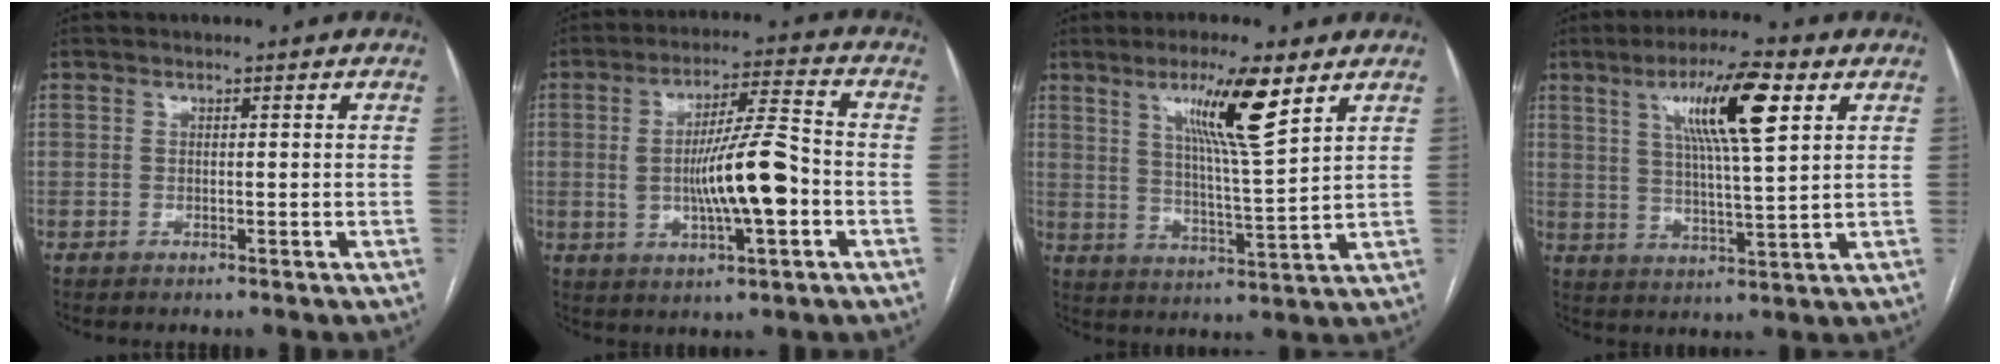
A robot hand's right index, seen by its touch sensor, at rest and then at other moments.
{"total": 11.5, "force": [-1.6, 1.7, 11.2], "torque": [-0.198, 0.009, -0.026]}
{"total": 10.8, "force": [5.9, 0.0, 9.1], "torque": [-0.160, -0.007, 0.102]}
{"total": 11.9, "force": [5.0, 1.0, 10.8], "torque": [-0.189, 0.009, 0.084]}